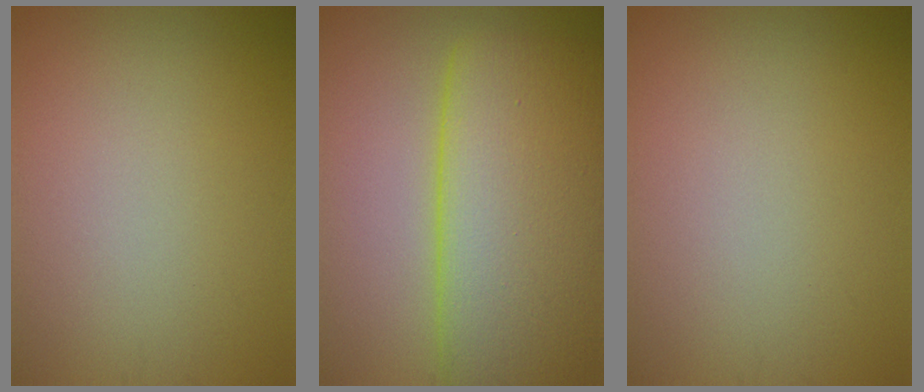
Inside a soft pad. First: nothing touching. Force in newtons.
{"total": 12.0, "press": 12.0, "slide": 0.5}
{"total": 0.0}